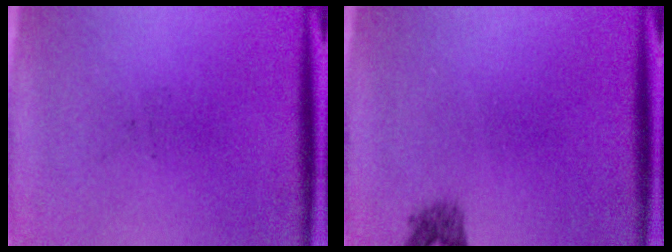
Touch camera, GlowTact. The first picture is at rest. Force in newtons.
{"total": 1.4}